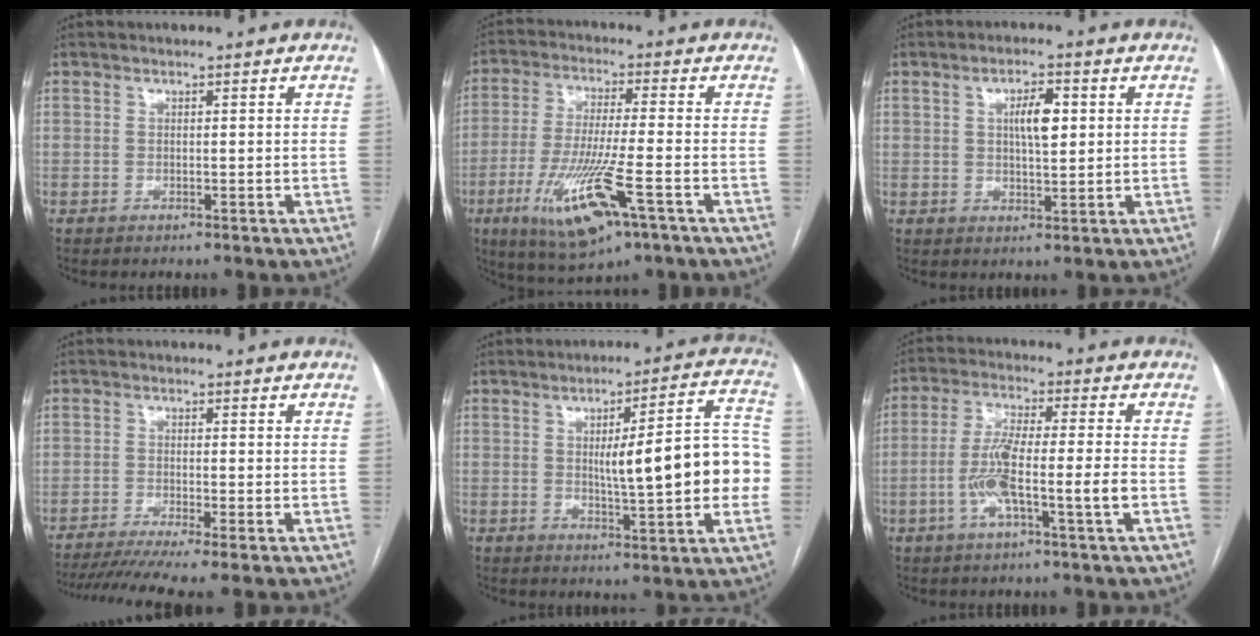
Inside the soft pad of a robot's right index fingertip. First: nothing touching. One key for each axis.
{"total": 13.8, "fx": -6.2, "fy": 1.7, "fz": 12.2, "tx": -0.246, "ty": -0.031, "tz": -0.104}
{"total": 4.9, "fx": 1.1, "fy": 1.4, "fz": 4.6, "tx": -0.078, "ty": 0.007, "tz": 0.019}
{"total": 8.8, "fx": -6.8, "fy": -0.5, "fz": 5.5, "tx": -0.085, "ty": -0.015, "tz": -0.109}
{"total": 15.3, "fx": -0.5, "fy": 2.3, "fz": 15.1, "tx": -0.192, "ty": 0.028, "tz": -0.003}
{"total": 9.4, "fx": -2.6, "fy": 0.3, "fz": 9.1, "tx": -0.179, "ty": 0.005, "tz": -0.053}